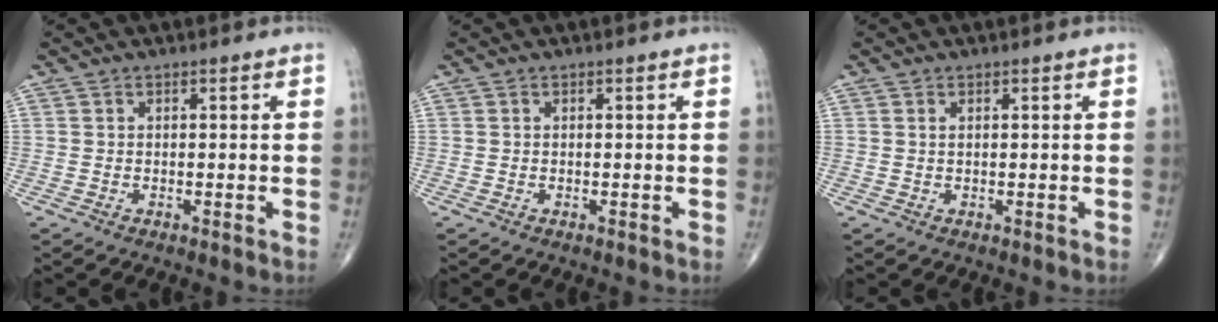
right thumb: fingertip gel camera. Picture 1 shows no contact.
{"total": 0.0}
{"total": 0.0}